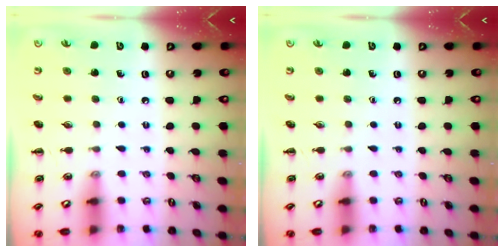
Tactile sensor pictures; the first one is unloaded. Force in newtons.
{"total": 0.0}